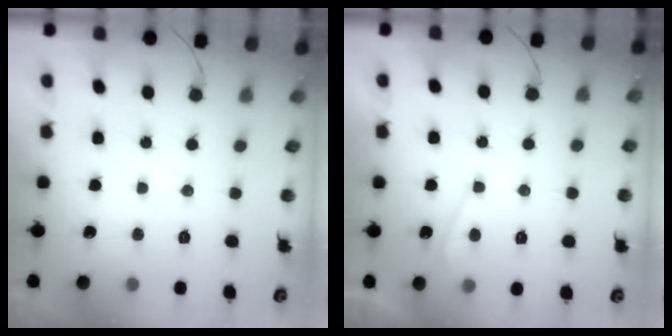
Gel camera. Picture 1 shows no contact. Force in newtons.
{"total": 2.9, "press": 2.9, "slide": 0.3}